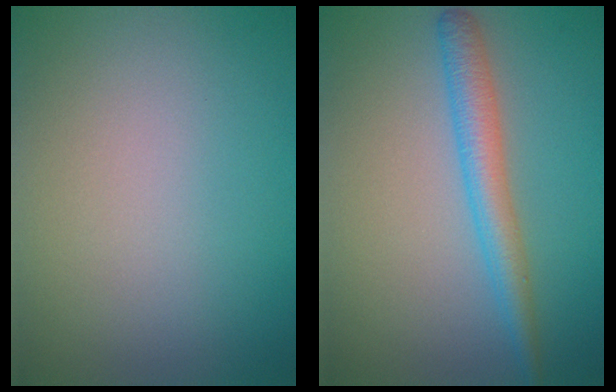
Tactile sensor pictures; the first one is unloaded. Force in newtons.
{"total": 3.4, "press": 3.4, "slide": 0.0}